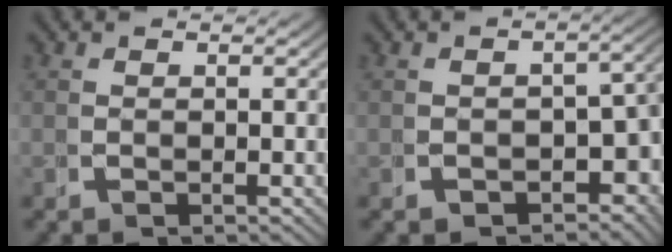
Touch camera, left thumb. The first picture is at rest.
{"total": 5.8, "force": [-1.6, 3.8, 4.1], "torque": [-0.036, -0.022, -0.016]}